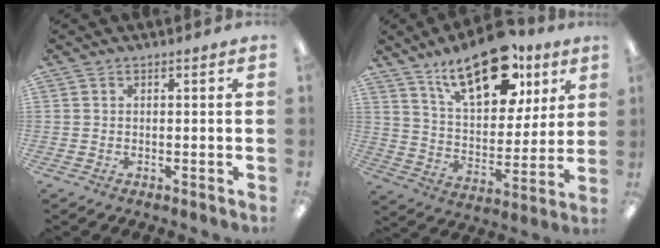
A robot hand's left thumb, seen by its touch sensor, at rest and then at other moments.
{"total": 21.7, "force": [13.4, 10.6, 13.5], "torque": [-0.198, -0.061, 0.227]}